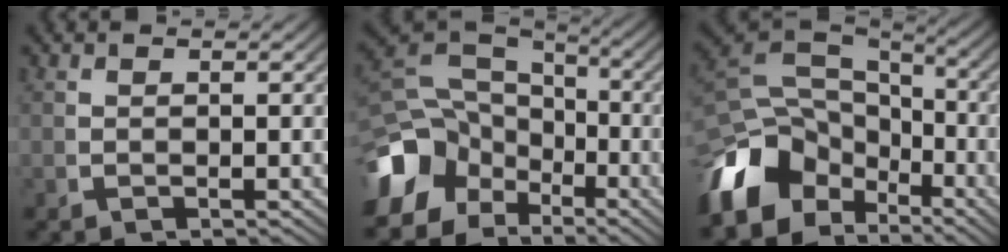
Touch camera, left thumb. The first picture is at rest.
{"total": 12.3, "force": [-2.2, 9.7, 7.3], "torque": [-0.154, -0.034, -0.023]}
{"total": 13.0, "force": [-2.6, 9.5, 8.5], "torque": [-0.182, -0.040, -0.028]}